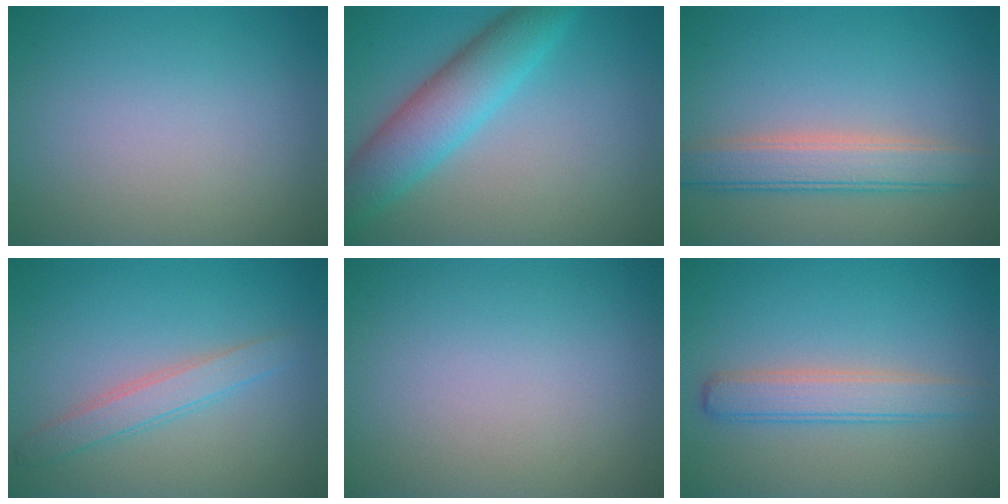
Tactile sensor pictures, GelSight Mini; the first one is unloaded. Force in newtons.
{"total": 6.1, "press": 6.1, "slide": 0.1}
{"total": 4.3, "press": 4.3, "slide": 0.2}
{"total": 2.4, "press": 2.4, "slide": 0.2}
{"total": 0.0}
{"total": 3.3, "press": 3.2, "slide": 0.3}